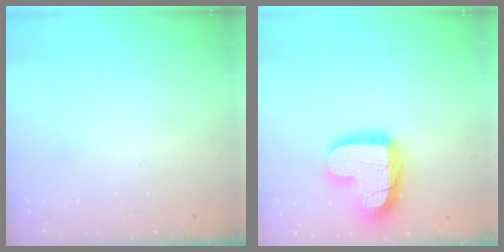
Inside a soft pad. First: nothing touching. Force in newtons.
{"total": 18.3, "press": 18.2, "slide": 1.9}